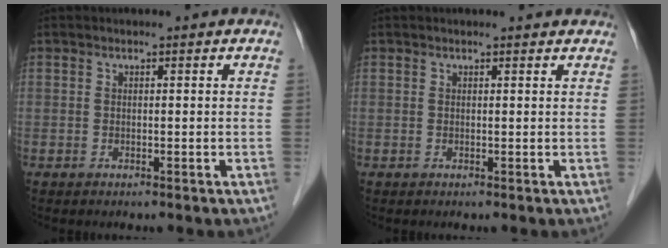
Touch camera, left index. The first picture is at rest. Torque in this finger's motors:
{"motor_torque": [0.28, -0.40, 0.04, 0.01]}